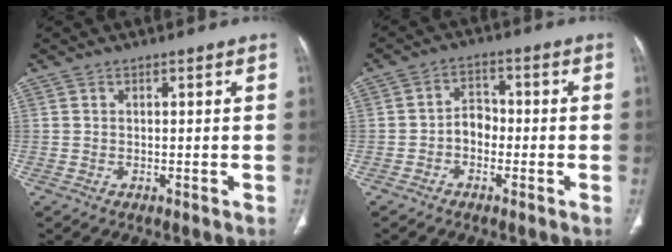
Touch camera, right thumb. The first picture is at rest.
{"total": 4.2, "force": [-1.3, 3.2, 2.4], "torque": [-0.024, 0.021, -0.033]}